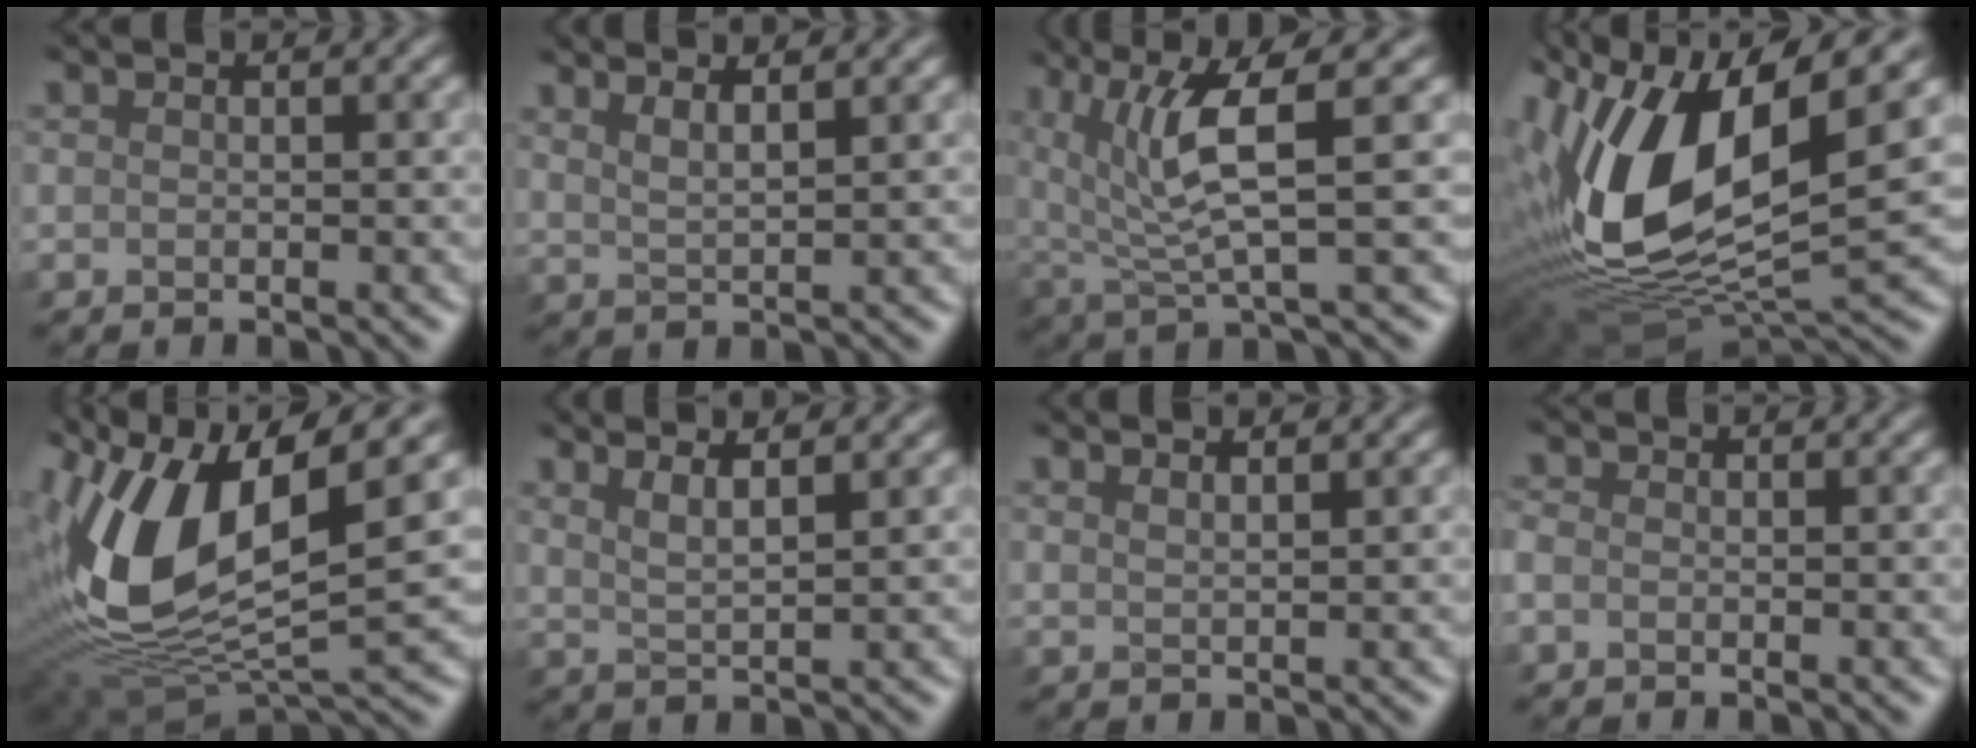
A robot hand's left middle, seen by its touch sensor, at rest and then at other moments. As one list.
[{"total": 3.5, "force": [2.7, 0.9, 2.0], "torque": [-0.009, 0.026, 0.025]}, {"total": 5.9, "force": [2.5, 1.3, 5.2], "torque": [-0.114, 0.004, 0.052]}, {"total": 15.2, "force": [3.1, 7.1, 13.2], "torque": [-0.278, 0.005, 0.056]}, {"total": 12.4, "force": [3.0, 5.9, 10.5], "torque": [-0.229, 0.003, 0.060]}, {"total": 3.2, "force": [2.4, 0.6, 2.0], "torque": [-0.019, 0.021, 0.029]}, {"total": 3.2, "force": [2.5, 1.3, 1.6], "torque": [-0.002, 0.033, 0.013]}, {"total": 1.0, "force": [-0.8, 0.5, 0.1], "torque": [-0.005, 0.004, -0.014]}]